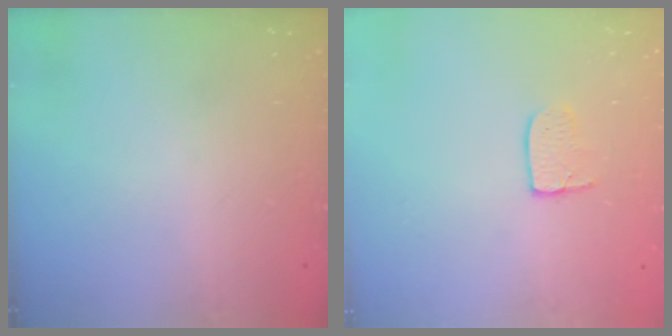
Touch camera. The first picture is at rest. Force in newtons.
{"total": 3.3, "press": 3.3, "slide": 0.1}